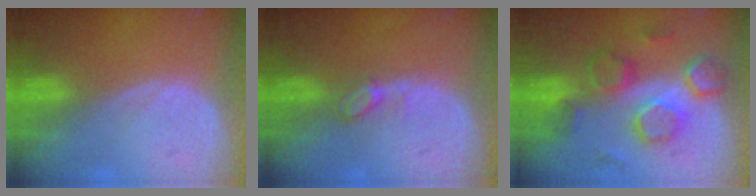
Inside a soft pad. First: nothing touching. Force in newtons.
{"total": 2.2, "press": 2.2, "slide": 0.3}
{"total": 8.7, "press": 8.6, "slide": 1.5}